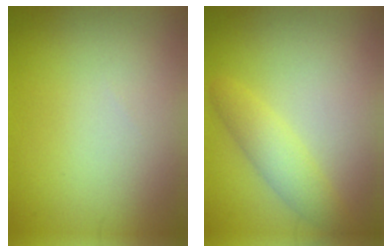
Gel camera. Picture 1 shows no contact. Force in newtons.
{"total": 2.8, "press": 2.8, "slide": 0.1}